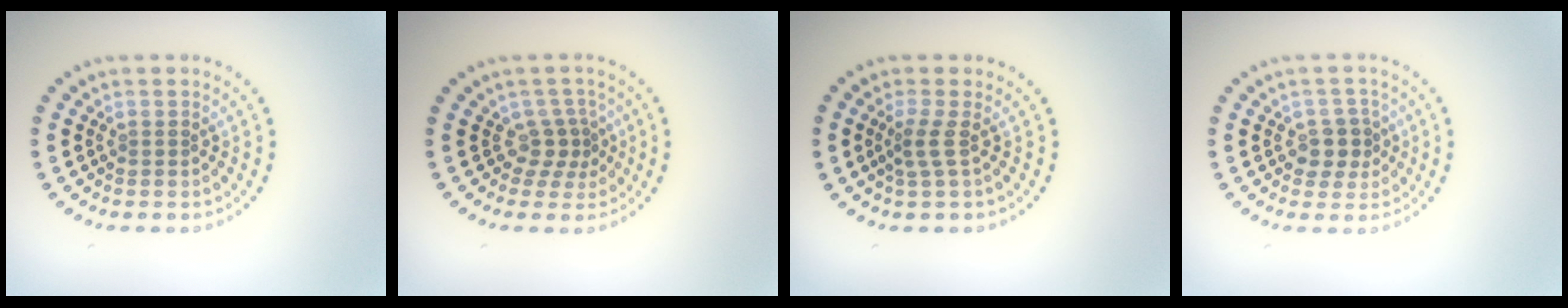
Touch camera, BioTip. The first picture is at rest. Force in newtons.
{"total": 2.2, "press": 1.5, "slide": 1.6}
{"total": 1.9, "press": 1.2, "slide": 1.5}
{"total": 2.7, "press": 2.6, "slide": 1.0}